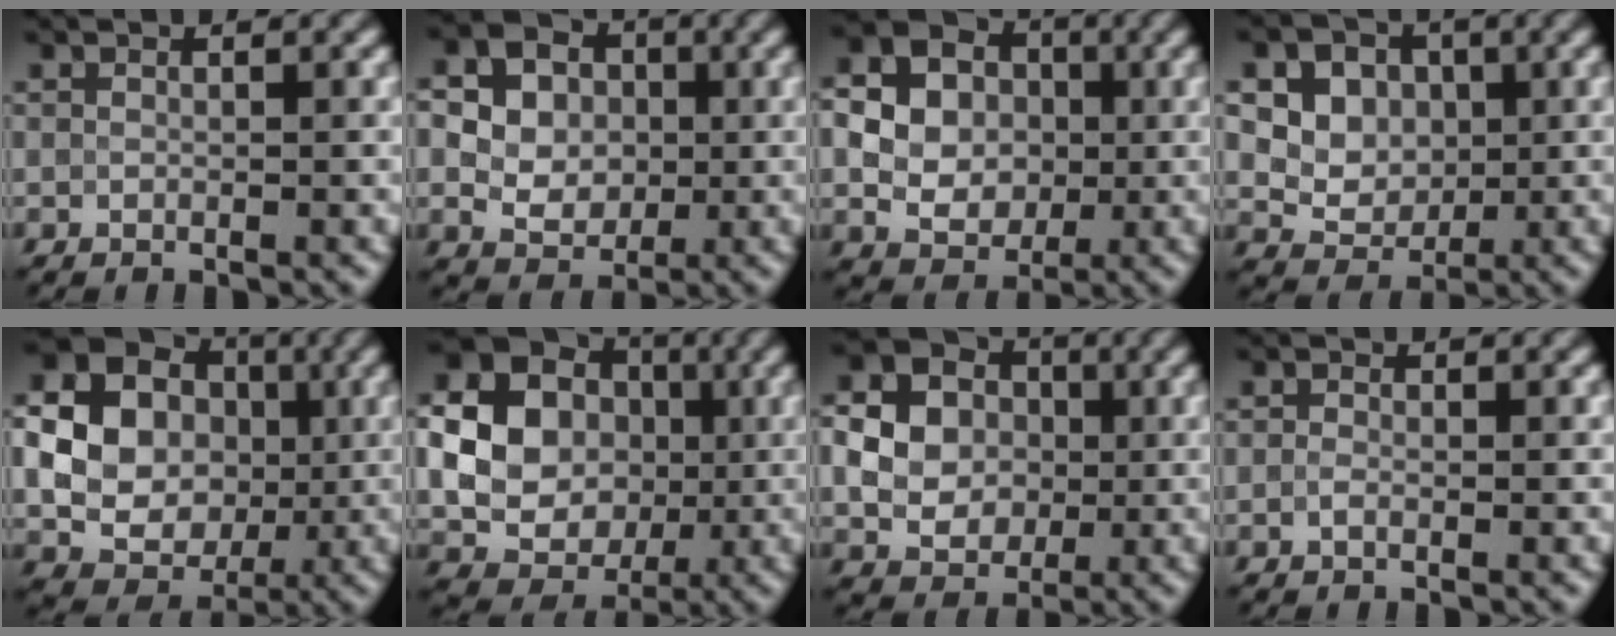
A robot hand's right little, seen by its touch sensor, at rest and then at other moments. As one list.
[{"total": 9.6, "force": [1.7, 8.3, 4.5], "torque": [-0.092, 0.038, 0.013]}, {"total": 9.9, "force": [0.7, 8.7, 4.6], "torque": [-0.099, 0.011, -0.008]}, {"total": 9.0, "force": [3.3, 7.1, 4.4], "torque": [-0.073, 0.029, 0.051]}, {"total": 16.3, "force": [1.7, 14.9, 6.2], "torque": [-0.152, 0.020, 0.000]}, {"total": 15.7, "force": [1.2, 14.3, 6.3], "torque": [-0.145, 0.013, -0.004]}, {"total": 8.0, "force": [0.4, 7.0, 3.8], "torque": [-0.083, 0.004, -0.005]}, {"total": 0.5, "force": [-0.2, 0.3, 0.4], "torque": [-0.007, 0.002, -0.007]}]